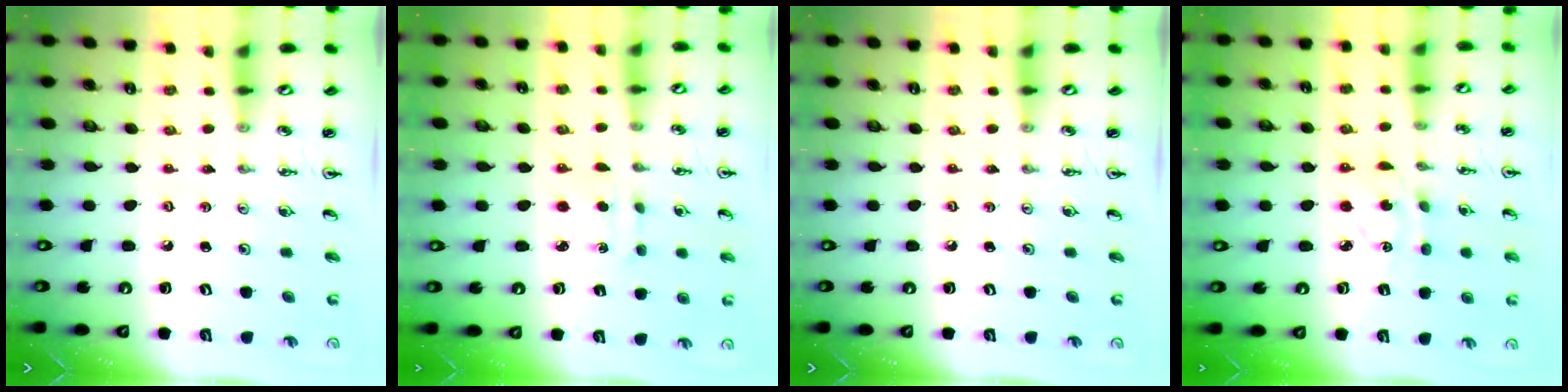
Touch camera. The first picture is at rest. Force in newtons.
{"total": 3.4, "press": 3.4, "slide": 0.5}
{"total": 0.0}
{"total": 5.0, "press": 5.0, "slide": 0.3}